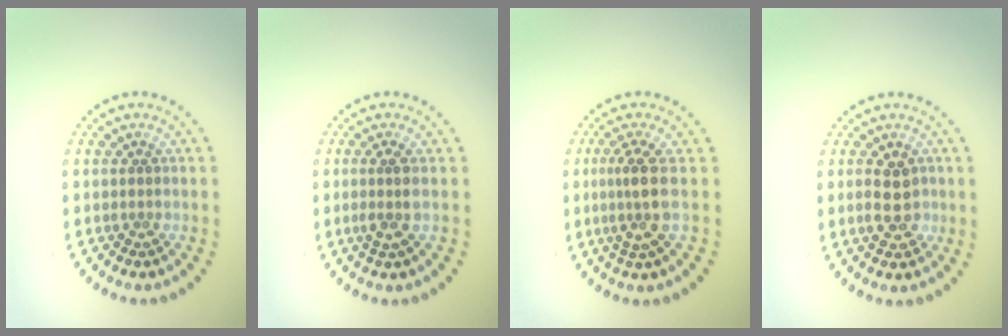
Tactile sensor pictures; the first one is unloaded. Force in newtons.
{"total": 1.7, "press": 1.3, "slide": 1.2}
{"total": 2.9, "press": 2.3, "slide": 1.7}
{"total": 2.9, "press": 2.9, "slide": 0.3}